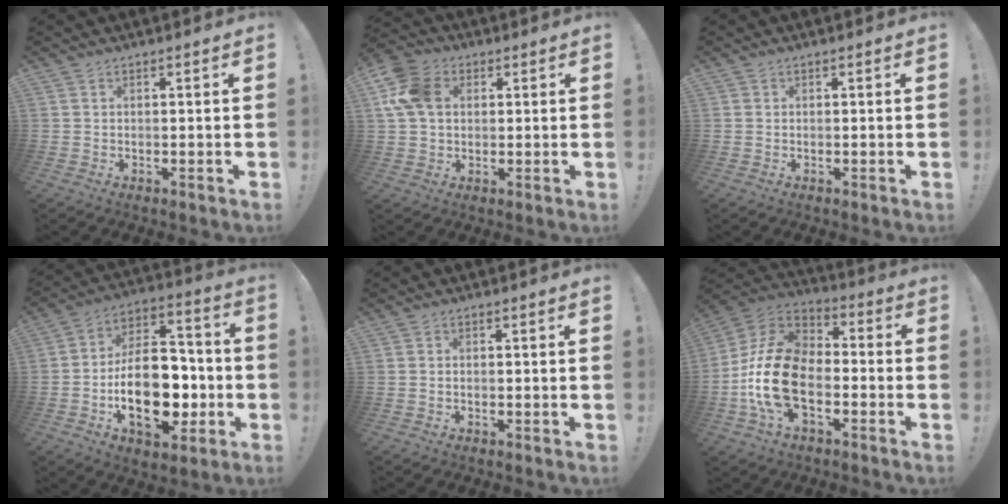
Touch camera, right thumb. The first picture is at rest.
{"total": 12.6, "force": [2.9, 9.4, 7.9], "torque": [-0.159, 0.008, 0.056]}
{"total": 0.0}
{"total": 22.6, "force": [-5.6, 13.8, 17.1], "torque": [-0.283, 0.031, -0.078]}
{"total": 0.5, "force": [-0.4, 0.3, 0.3], "torque": [-0.009, 0.002, -0.006]}
{"total": 20.3, "force": [-5.7, 12.7, 14.8], "torque": [-0.298, 0.039, -0.088]}